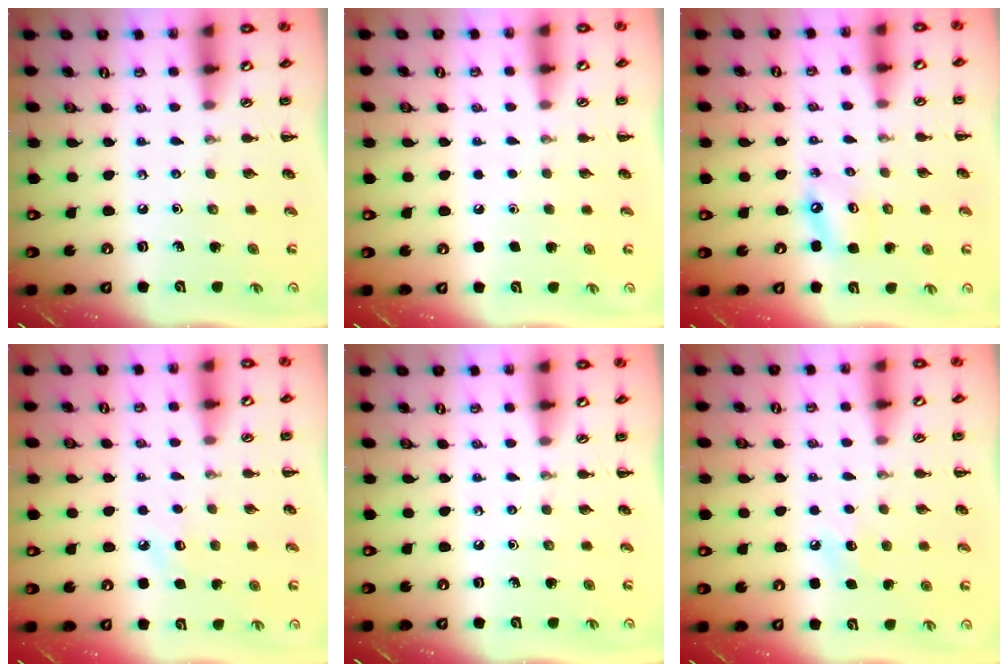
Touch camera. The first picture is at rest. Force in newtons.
{"total": 1.5, "press": 1.5, "slide": 0.1}
{"total": 5.8, "press": 5.7, "slide": 1.1}
{"total": 5.6, "press": 5.5, "slide": 1.4}
{"total": 0.0}
{"total": 6.3, "press": 6.1, "slide": 1.7}